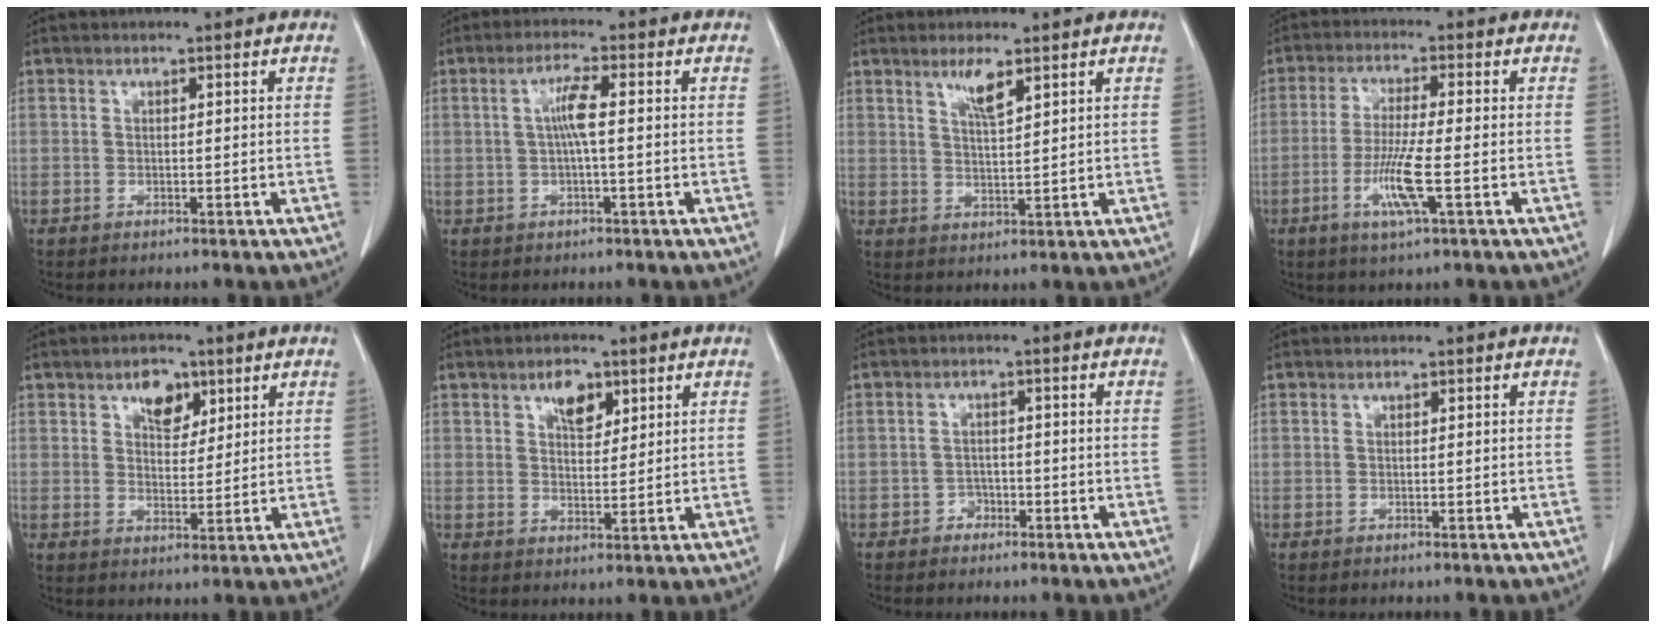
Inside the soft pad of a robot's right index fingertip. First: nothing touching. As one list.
[{"total": 4.0, "force": [0.2, 0.2, 4.0], "torque": [-0.077, 0.007, 0.005]}, {"total": 3.6, "force": [2.3, 0.3, 2.7], "torque": [-0.053, -0.003, 0.046]}, {"total": 7.4, "force": [-2.4, 0.0, 7.0], "torque": [-0.138, -0.013, -0.047]}, {"total": 5.0, "force": [2.7, 3.0, 3.0], "torque": [-0.045, 0.005, 0.046]}, {"total": 4.5, "force": [2.4, 2.3, 3.0], "torque": [-0.049, 0.002, 0.042]}, {"total": 1.9, "force": [-1.2, 1.4, 0.3], "torque": [-0.002, 0.008, -0.021]}, {"total": 0.0}]